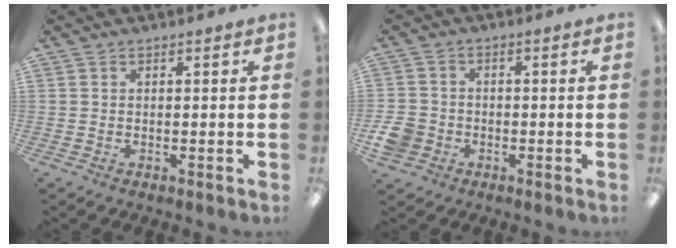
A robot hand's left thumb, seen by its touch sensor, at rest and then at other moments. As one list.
[{"total": 5.6, "force": [-2.0, 4.7, 2.3], "torque": [-0.057, 0.013, -0.036]}]